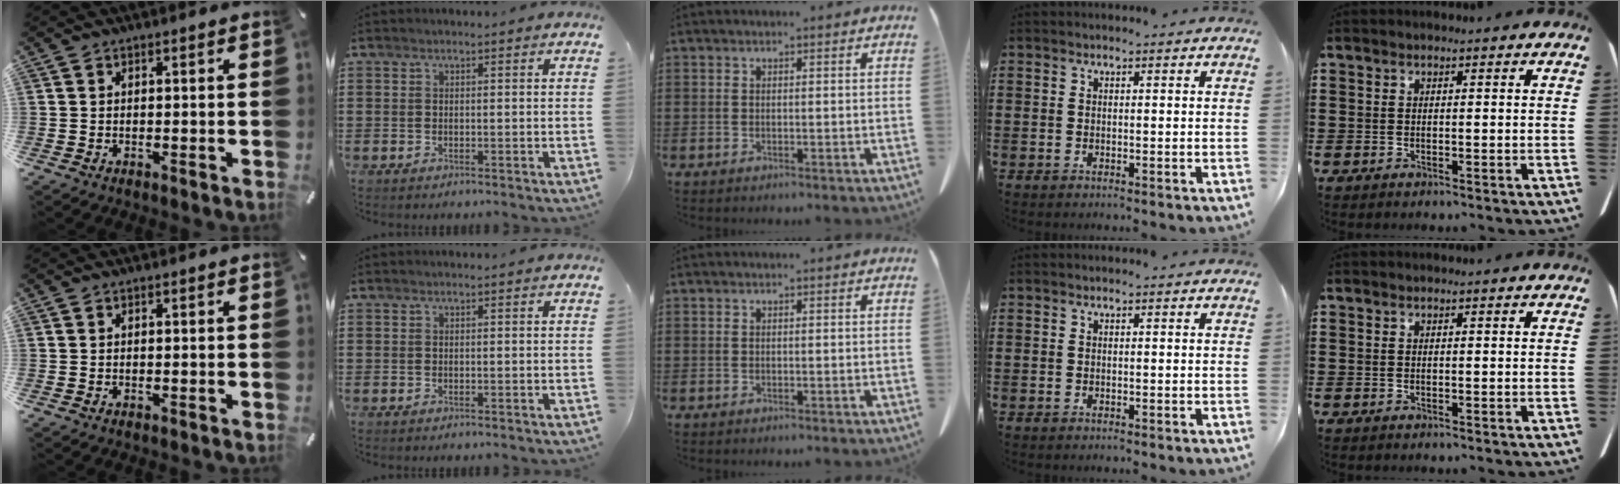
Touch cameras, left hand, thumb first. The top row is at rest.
{}